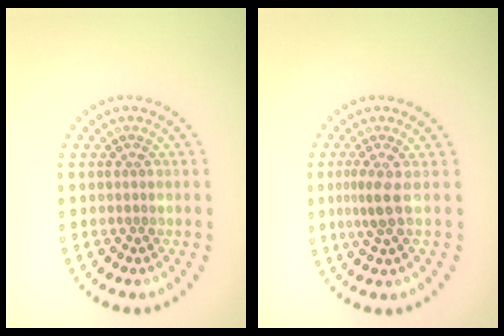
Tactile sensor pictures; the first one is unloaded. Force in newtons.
{"total": 2.1, "press": 1.4, "slide": 1.6}